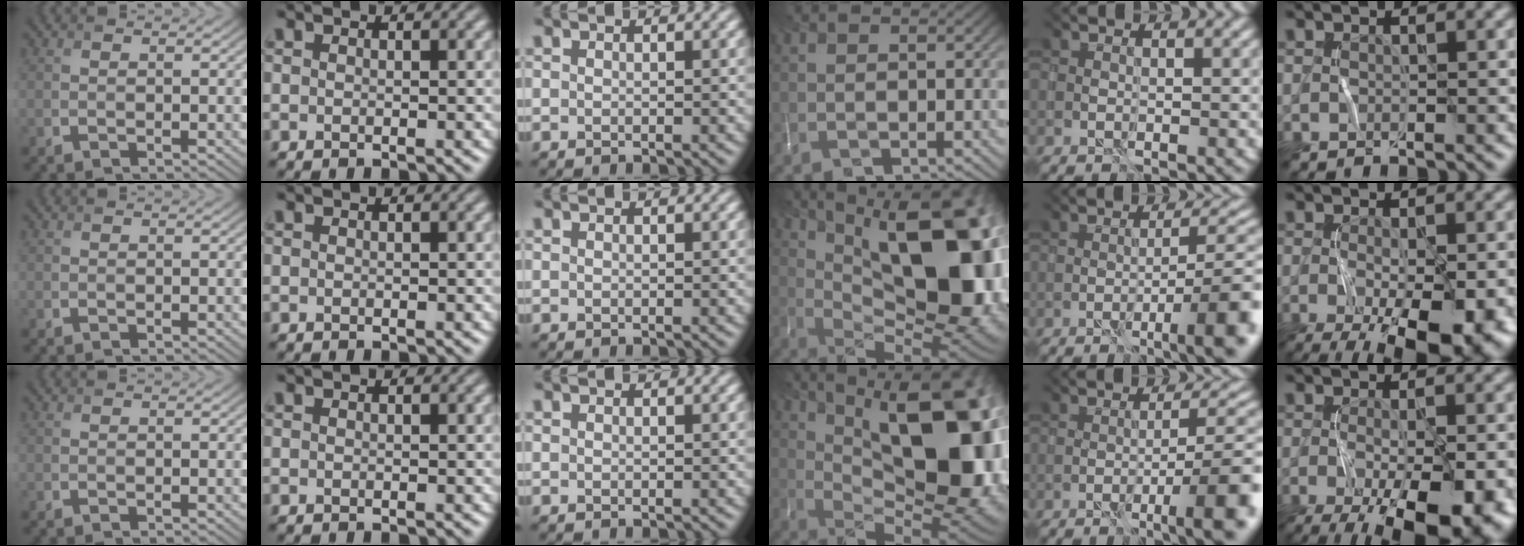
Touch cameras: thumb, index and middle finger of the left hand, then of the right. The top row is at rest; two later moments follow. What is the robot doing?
{"motion": "wrap", "object": "string"}